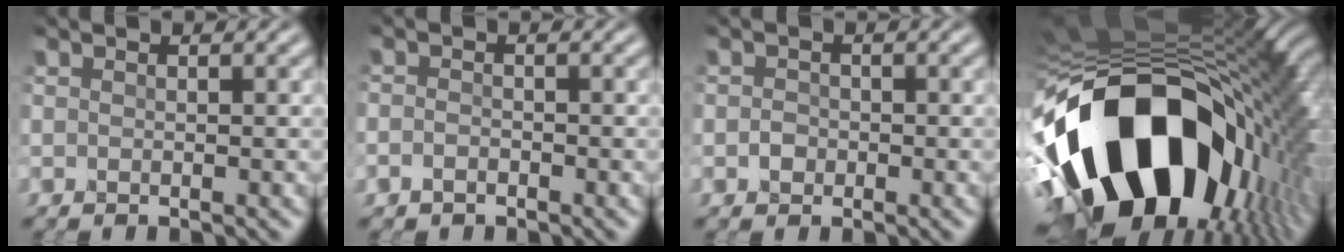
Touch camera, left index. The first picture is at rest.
{"total": 1.0, "force": [-0.7, 0.6, 0.3], "torque": [0.001, 0.006, -0.021]}
{"total": 1.0, "force": [-0.3, 0.9, 0.4], "torque": [0.007, 0.006, -0.012]}
{"total": 20.3, "force": [-5.4, 12.2, 15.4], "torque": [-0.285, -0.017, -0.095]}